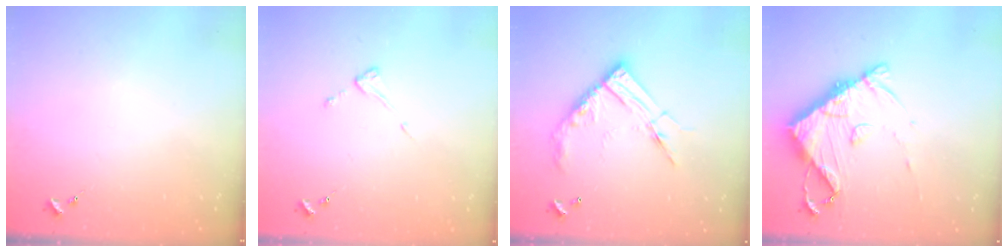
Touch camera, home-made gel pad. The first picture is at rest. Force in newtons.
{"total": 3.8, "press": 3.8, "slide": 0.3}
{"total": 15.8, "press": 15.7, "slide": 1.4}
{"total": 13.5, "press": 13.4, "slide": 1.5}